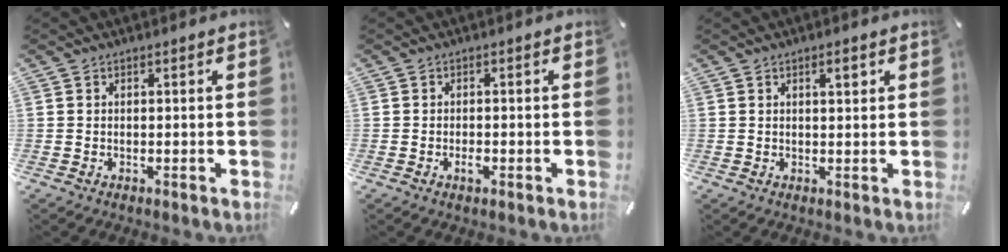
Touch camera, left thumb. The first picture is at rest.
{"total": 1.9, "force": [-0.9, 0.9, 1.4], "torque": [-0.026, 0.003, -0.017]}
{"total": 2.3, "force": [1.1, 0.8, 1.9], "torque": [-0.031, 0.000, 0.015]}